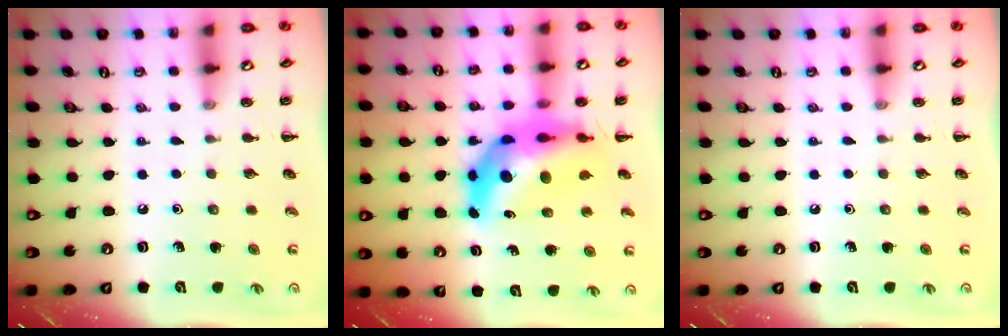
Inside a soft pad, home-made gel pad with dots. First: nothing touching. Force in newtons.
{"total": 13.8, "press": 13.1, "slide": 4.3}
{"total": 0.0}